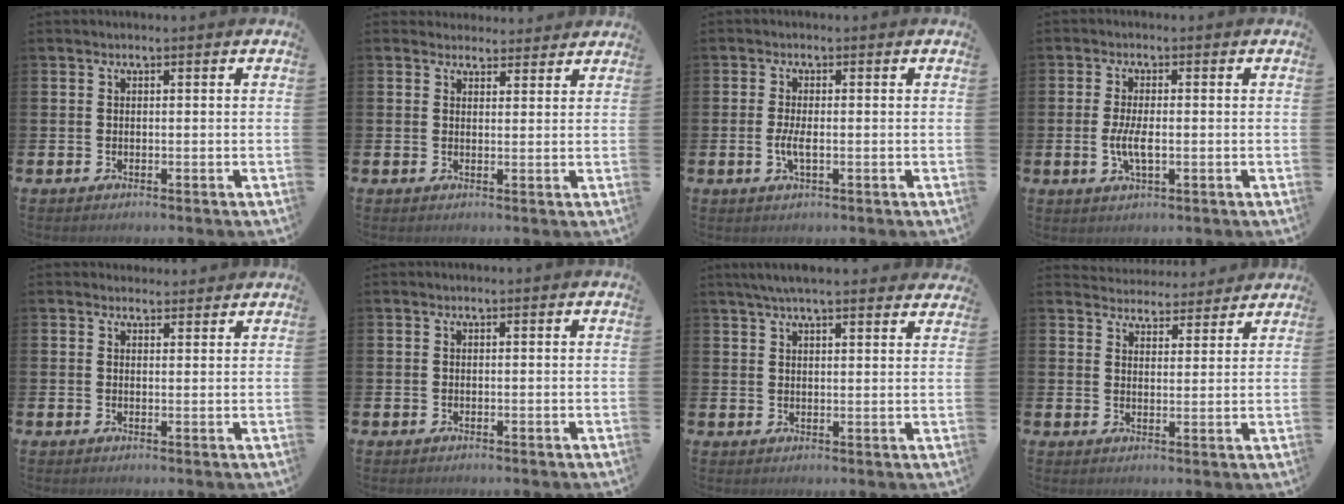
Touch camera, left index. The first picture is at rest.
{"total": 3.1, "force": [2.9, 1.0, -0.3], "torque": [0.010, -0.015, 0.052]}
{"total": 2.5, "force": [-0.5, 0.8, 2.4], "torque": [-0.042, 0.000, -0.009]}
{"total": 3.7, "force": [-0.5, 1.4, 3.4], "torque": [-0.068, -0.001, -0.012]}
{"total": 2.2, "force": [2.1, 0.7, -0.2], "torque": [0.009, -0.008, 0.038]}
{"total": 0.0}
{"total": 4.9, "force": [4.5, 0.5, 1.9], "torque": [-0.045, -0.011, 0.082]}
{"total": 4.5, "force": [4.4, 1.0, -0.3], "torque": [-0.007, -0.034, 0.078]}